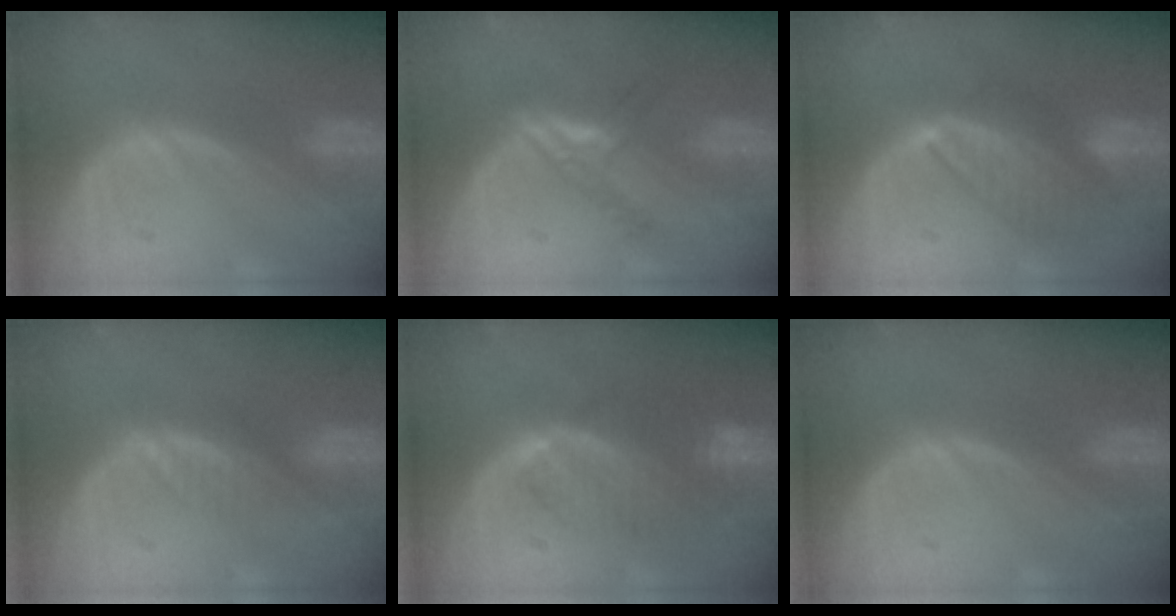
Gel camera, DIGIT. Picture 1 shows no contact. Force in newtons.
{"total": 5.5, "press": 4.9, "slide": 2.6}
{"total": 8.1, "press": 7.1, "slide": 4.0}
{"total": 2.3, "press": 2.3, "slide": 0.1}
{"total": 8.4, "press": 7.1, "slide": 4.4}
{"total": 0.0}